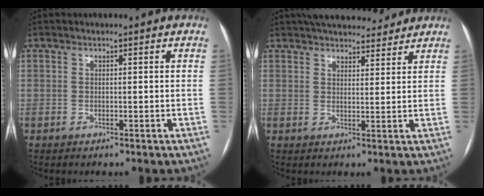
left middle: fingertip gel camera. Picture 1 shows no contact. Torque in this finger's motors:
{"motor_torque": [0.47, -0.69, 0.07, 0.01]}